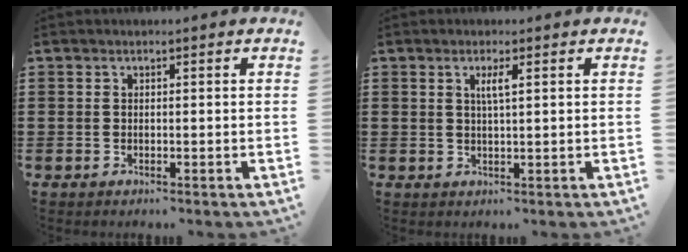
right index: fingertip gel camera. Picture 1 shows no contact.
{"total": 2.2, "force": [0.7, 0.2, 2.1], "torque": [-0.042, 0.001, 0.010]}